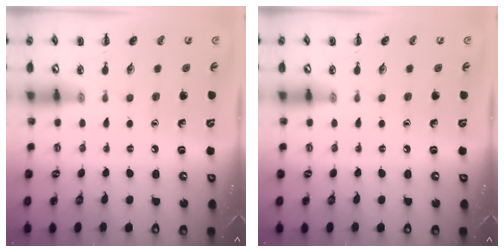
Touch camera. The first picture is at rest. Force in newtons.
{"total": 0.0}